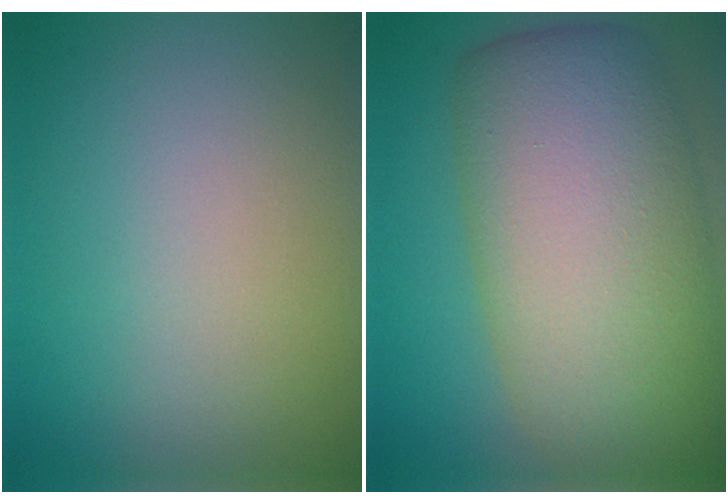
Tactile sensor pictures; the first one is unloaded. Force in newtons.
{"total": 13.2, "press": 13.1, "slide": 0.7}